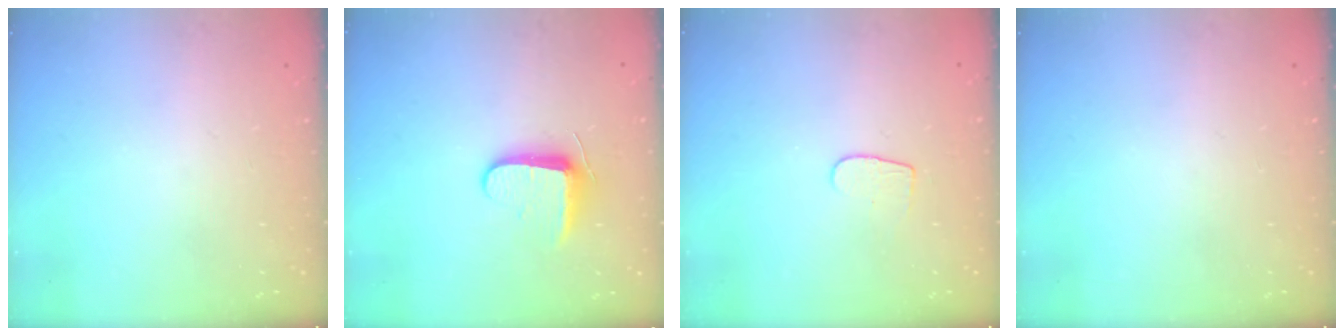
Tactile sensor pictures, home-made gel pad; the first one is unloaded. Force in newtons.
{"total": 8.7, "press": 8.6, "slide": 1.4}
{"total": 3.9, "press": 3.9, "slide": 0.4}
{"total": 0.0}